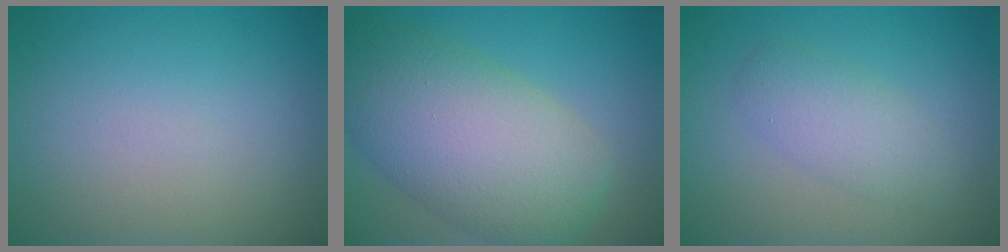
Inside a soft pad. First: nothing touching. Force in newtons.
{"total": 10.0, "press": 10.0, "slide": 0.4}
{"total": 2.9, "press": 2.9, "slide": 0.0}